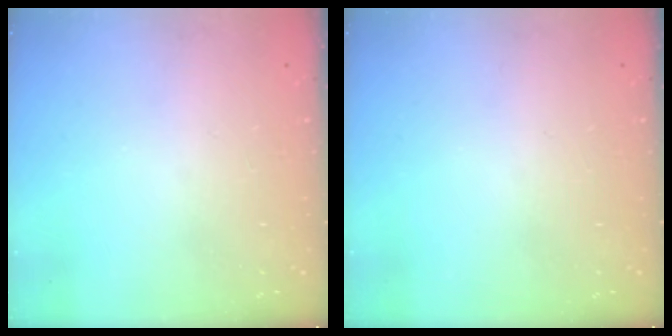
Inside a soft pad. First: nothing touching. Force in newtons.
{"total": 0.0}